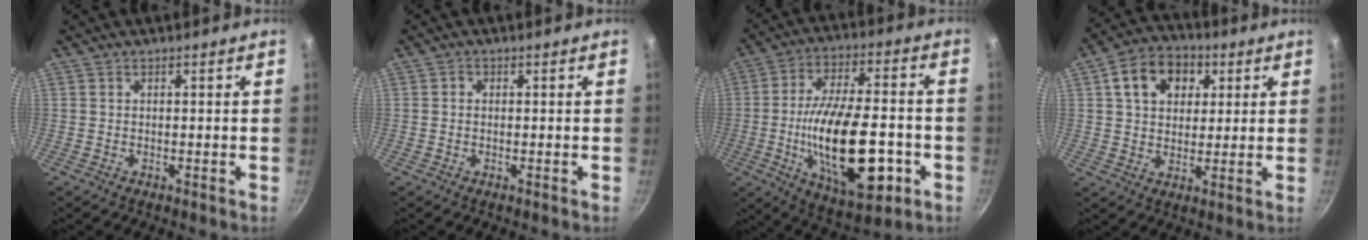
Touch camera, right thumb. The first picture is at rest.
{"total": 0.9, "force": [0.0, 0.7, 0.5], "torque": [-0.008, 0.005, -0.002]}
{"total": 23.1, "force": [-5.7, 10.1, 20.0], "torque": [-0.324, 0.017, -0.082]}
{"total": 11.8, "force": [4.1, 8.8, 6.7], "torque": [-0.087, 0.007, 0.056]}